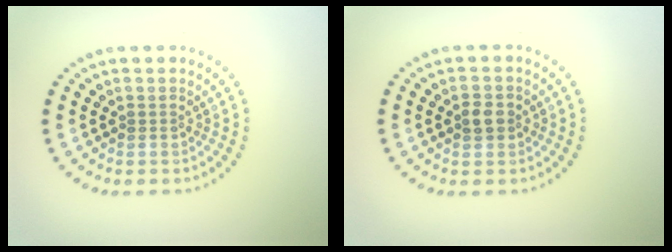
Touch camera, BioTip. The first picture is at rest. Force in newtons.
{"total": 1.8, "press": 1.8, "slide": 0.4}